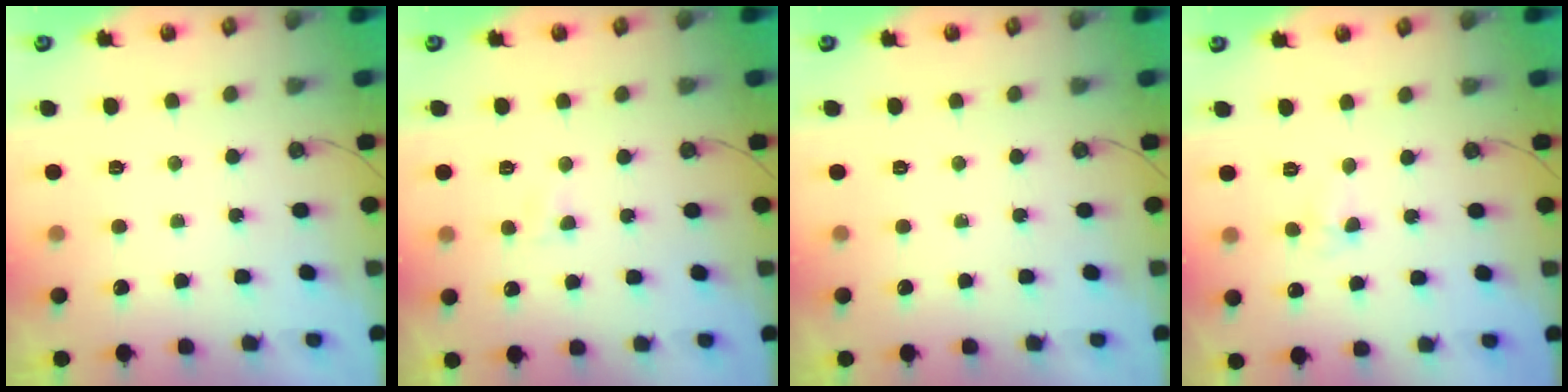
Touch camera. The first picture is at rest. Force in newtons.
{"total": 2.5, "press": 2.5, "slide": 0.4}
{"total": 0.0}
{"total": 2.5, "press": 2.4, "slide": 0.9}